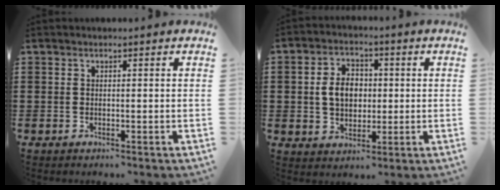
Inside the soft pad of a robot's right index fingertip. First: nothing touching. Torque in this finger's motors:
{"motor_torque": [0.31, 0.21, 0.21, 0.11]}